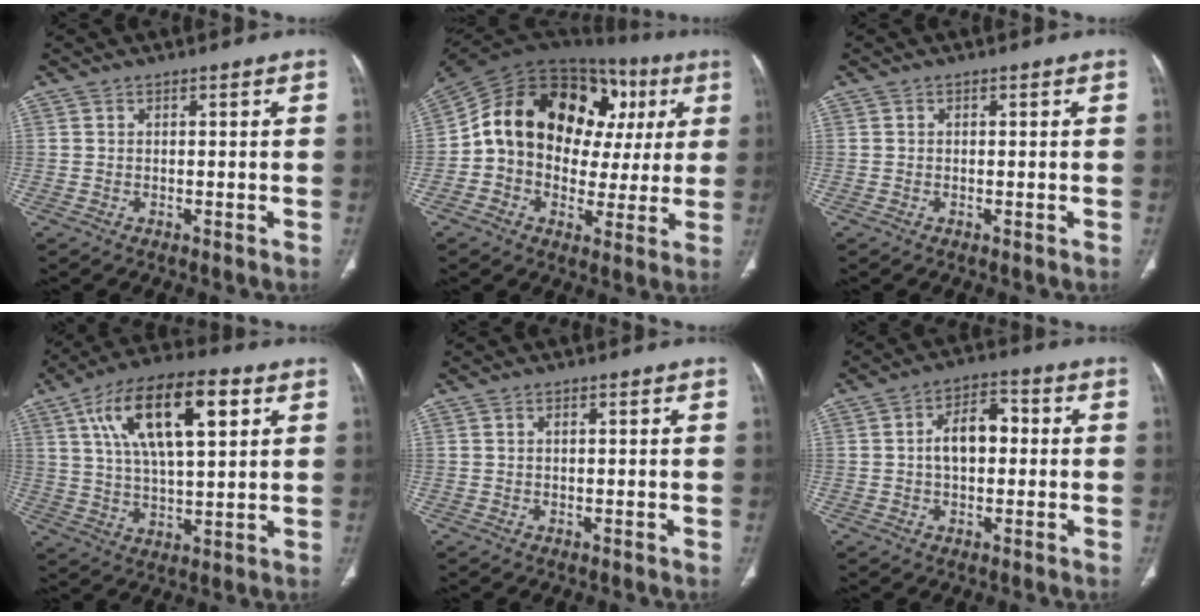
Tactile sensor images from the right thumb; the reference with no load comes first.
{"total": 24.9, "force": [5.4, 17.1, 17.3], "torque": [-0.239, 0.053, 0.083]}
{"total": 0.0}
{"total": 19.0, "force": [7.2, 7.7, 15.8], "torque": [-0.258, -0.002, 0.121]}
{"total": 1.2, "force": [0.5, 0.5, 1.0], "torque": [-0.020, 0.006, 0.009]}
{"total": 8.1, "force": [0.4, 4.9, 6.4], "torque": [-0.093, 0.024, -0.001]}